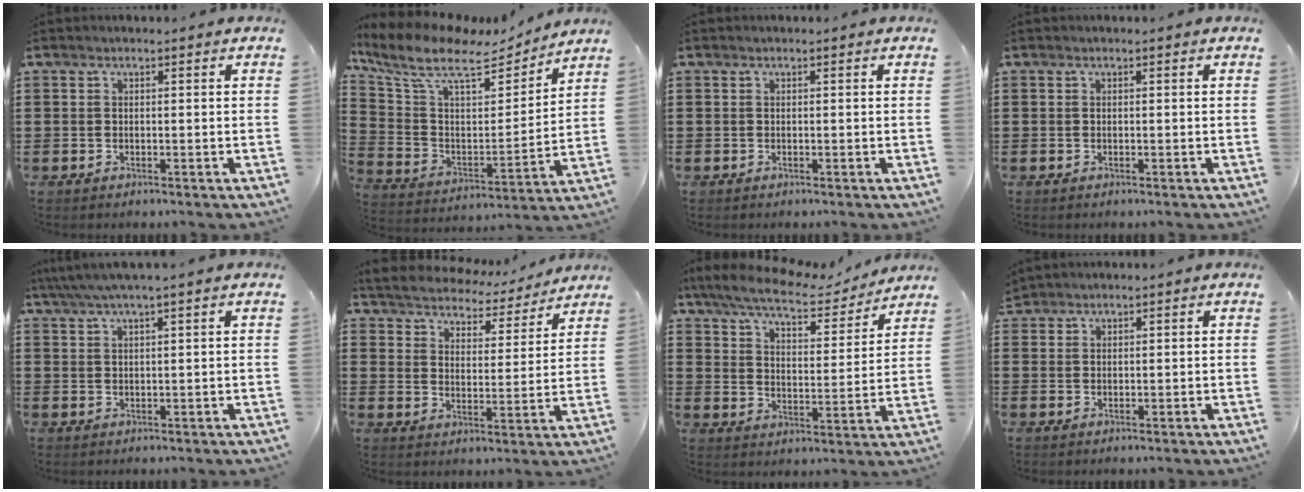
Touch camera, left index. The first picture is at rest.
{"total": 10.7, "force": [8.0, 3.4, 6.3], "torque": [-0.155, -0.040, 0.136]}
{"total": 0.0}
{"total": 0.0}
{"total": 2.9, "force": [2.2, -0.2, 1.9], "torque": [-0.040, 0.000, 0.040]}
{"total": 4.4, "force": [4.4, 0.3, -0.2], "torque": [-0.025, -0.037, 0.070]}
{"total": 7.9, "force": [6.9, 1.2, 3.6], "torque": [-0.099, -0.032, 0.118]}
{"total": 1.6, "force": [1.5, 0.3, 0.0], "torque": [-0.003, 0.001, 0.031]}